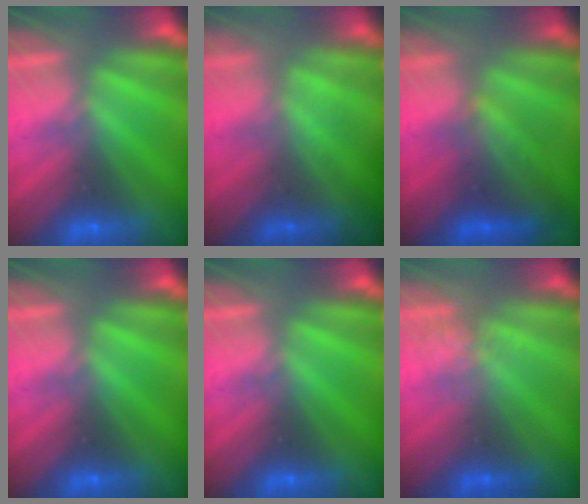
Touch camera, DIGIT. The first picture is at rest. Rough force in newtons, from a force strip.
{"total": 1.1}
{"total": 2.3}
{"total": 0.0}
{"total": 0.0}
{"total": 1.5}